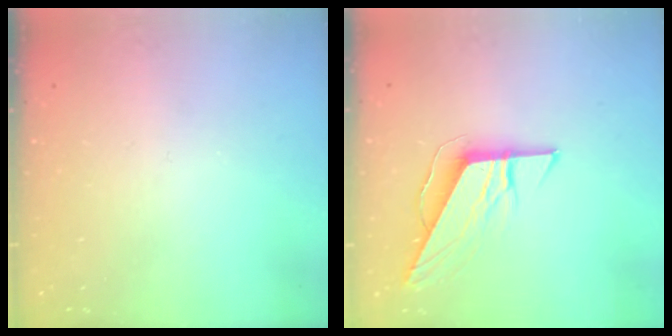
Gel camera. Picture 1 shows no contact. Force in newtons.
{"total": 9.2, "press": 9.2, "slide": 0.6}